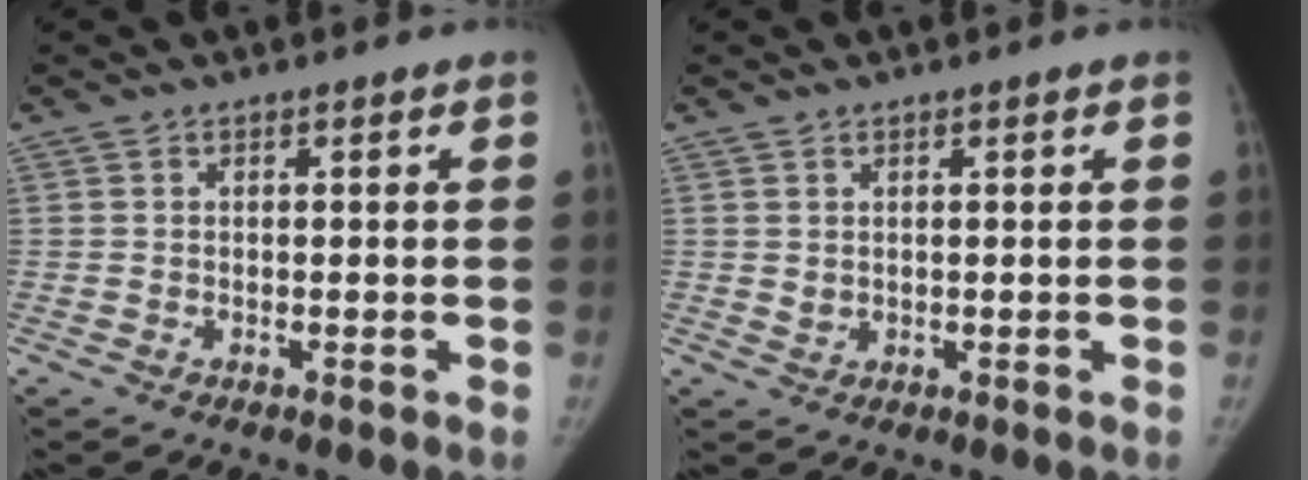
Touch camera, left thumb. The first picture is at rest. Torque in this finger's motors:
{"motor_torque": [-0.15, 0.27, 0.28, 0.06, 0.00]}